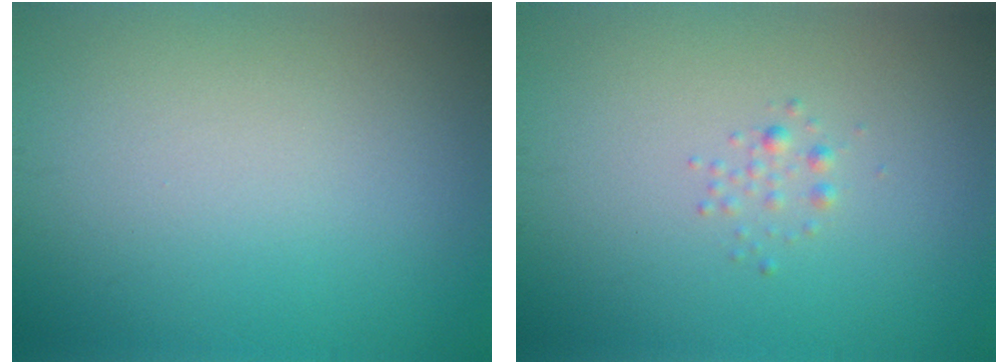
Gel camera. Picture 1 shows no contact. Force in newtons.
{"total": 0.8, "press": 0.8, "slide": 0.0}